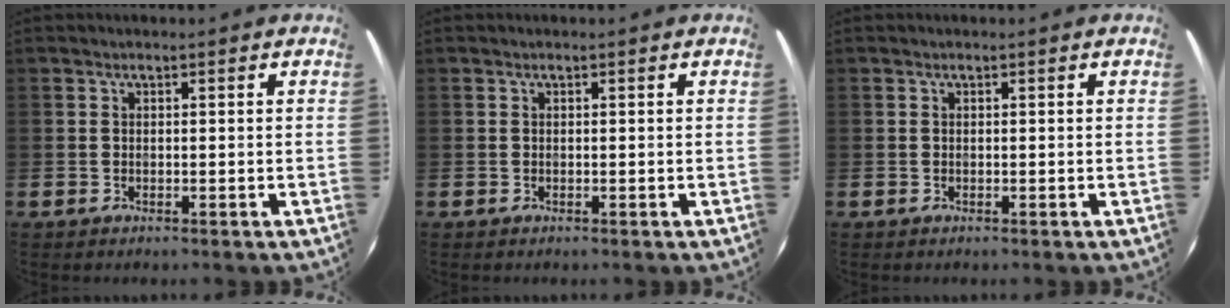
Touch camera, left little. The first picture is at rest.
{"total": 0.0}
{"total": 0.0}